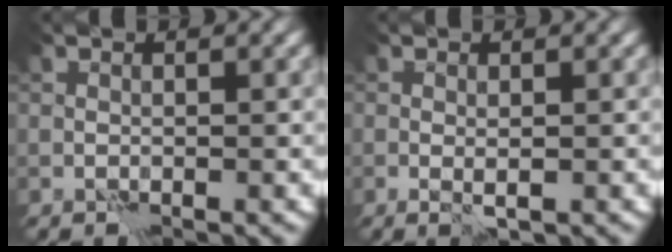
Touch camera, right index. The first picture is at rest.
{"total": 1.5, "force": [-0.1, 0.4, 1.4], "torque": [-0.025, -0.005, 0.002]}